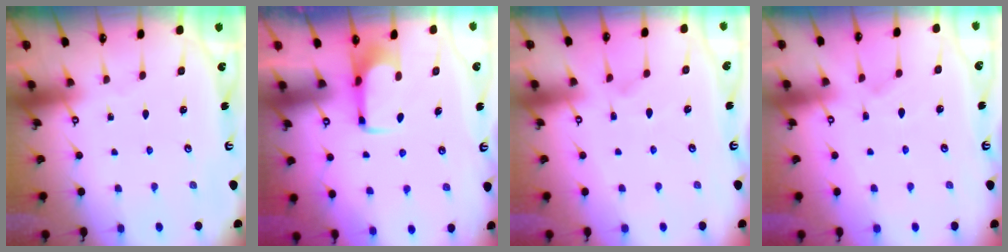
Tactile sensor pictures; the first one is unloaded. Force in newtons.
{"total": 1.6, "press": 1.5, "slide": 0.4}
{"total": 2.5, "press": 2.1, "slide": 1.3}
{"total": 2.1, "press": 1.8, "slide": 1.2}